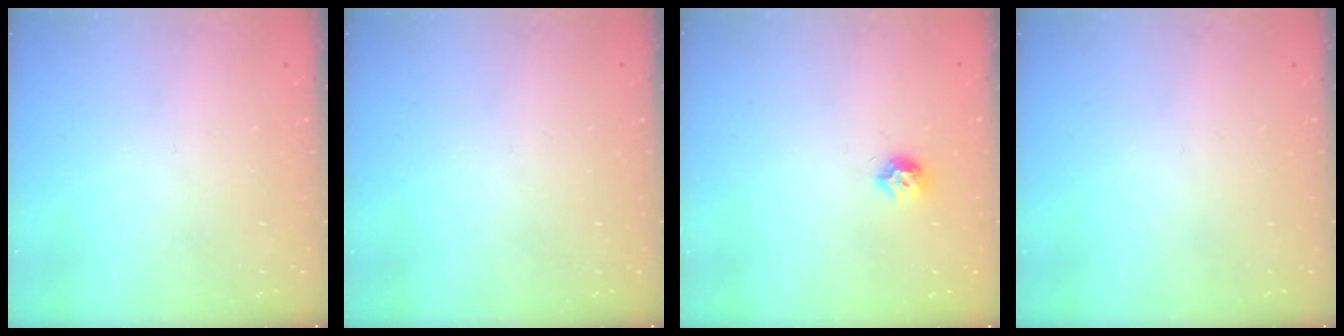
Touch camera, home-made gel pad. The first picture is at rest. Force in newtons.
{"total": 0.0}
{"total": 6.3, "press": 6.3, "slide": 0.1}
{"total": 0.0}